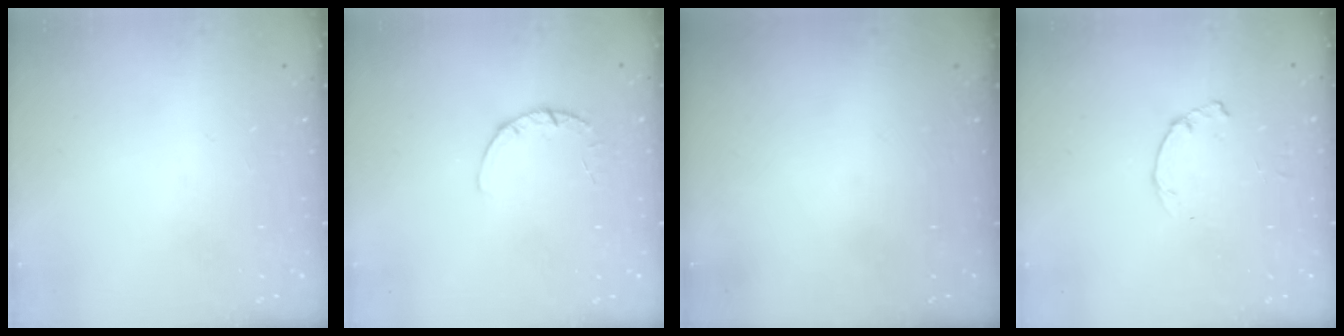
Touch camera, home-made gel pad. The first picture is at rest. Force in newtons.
{"total": 2.7, "press": 2.7, "slide": 0.4}
{"total": 0.0}
{"total": 1.2, "press": 1.2, "slide": 0.3}